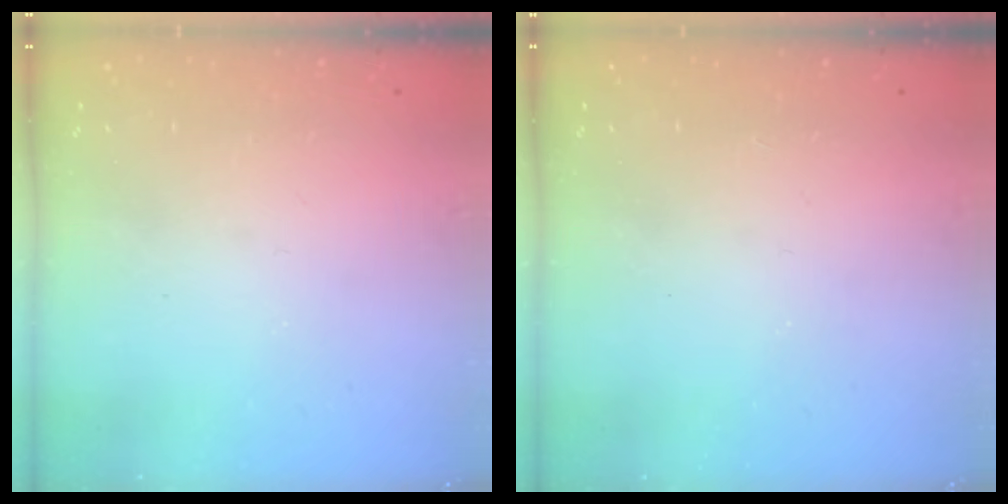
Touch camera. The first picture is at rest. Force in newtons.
{"total": 1.7, "press": 1.7, "slide": 0.2}